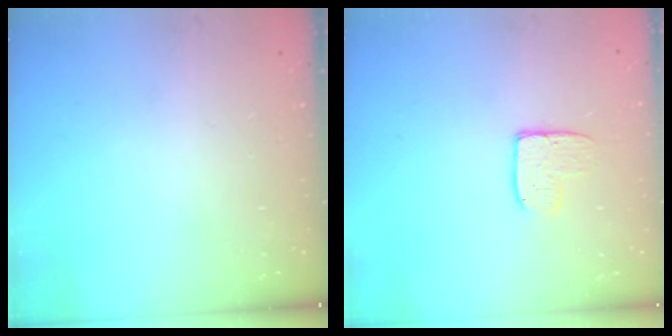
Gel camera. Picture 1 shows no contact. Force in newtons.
{"total": 7.9, "press": 7.9, "slide": 0.6}